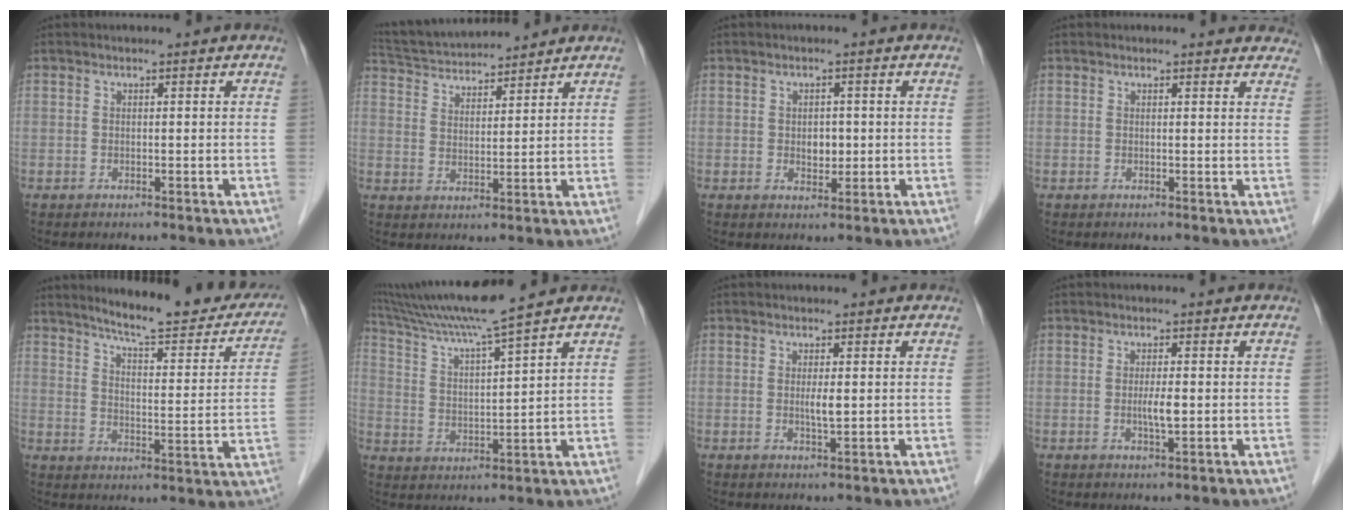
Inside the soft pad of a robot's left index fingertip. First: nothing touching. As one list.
[{"total": 11.6, "force": [11.0, 1.2, 3.6], "torque": [-0.076, 0.030, 0.190]}, {"total": 2.6, "force": [0.0, 1.5, 2.2], "torque": [-0.036, -0.001, 0.003]}, {"total": 6.3, "force": [5.7, 1.4, 2.1], "torque": [-0.011, 0.010, 0.045]}, {"total": 20.4, "force": [17.6, 3.0, 9.9], "torque": [-0.122, -0.030, 0.220]}, {"total": 12.2, "force": [10.3, -2.2, 6.0], "torque": [-0.112, 0.011, 0.183]}, {"total": 2.1, "force": [0.2, 0.1, 2.1], "torque": [-0.040, -0.003, 0.003]}, {"total": 2.6, "force": [-0.2, 0.2, 2.6], "torque": [-0.051, -0.004, -0.003]}]